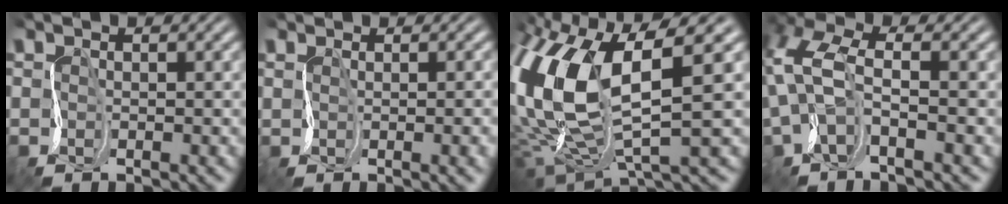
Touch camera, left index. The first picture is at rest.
{"total": 4.3, "force": [0.0, 1.9, 3.9], "torque": [-0.022, 0.008, 0.006]}
{"total": 10.1, "force": [2.3, 4.2, 8.9], "torque": [-0.213, -0.016, 0.053]}
{"total": 5.8, "force": [-0.4, 2.4, 5.3], "torque": [-0.137, 0.009, -0.019]}